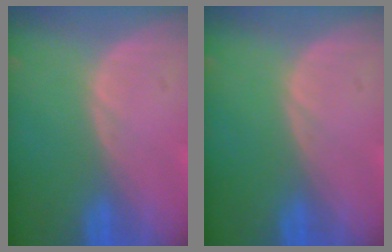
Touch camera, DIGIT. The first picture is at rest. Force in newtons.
{"total": 0.0}